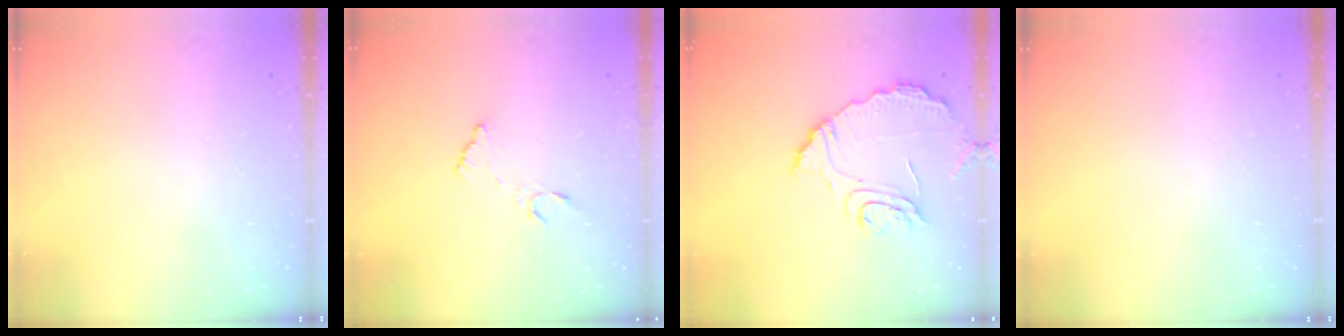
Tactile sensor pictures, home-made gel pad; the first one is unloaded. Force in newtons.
{"total": 7.2, "press": 7.1, "slide": 0.5}
{"total": 10.9, "press": 10.9, "slide": 0.2}
{"total": 0.0}